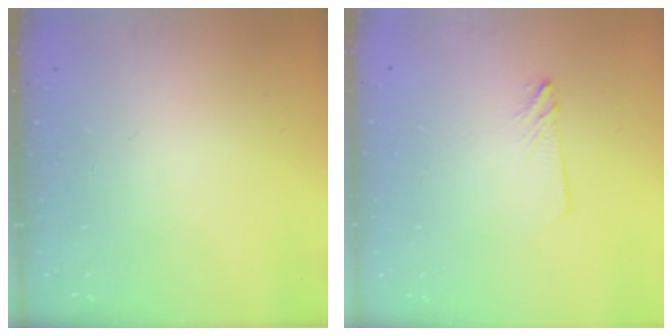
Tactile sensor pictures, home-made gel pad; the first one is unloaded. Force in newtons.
{"total": 2.8, "press": 2.8, "slide": 0.3}